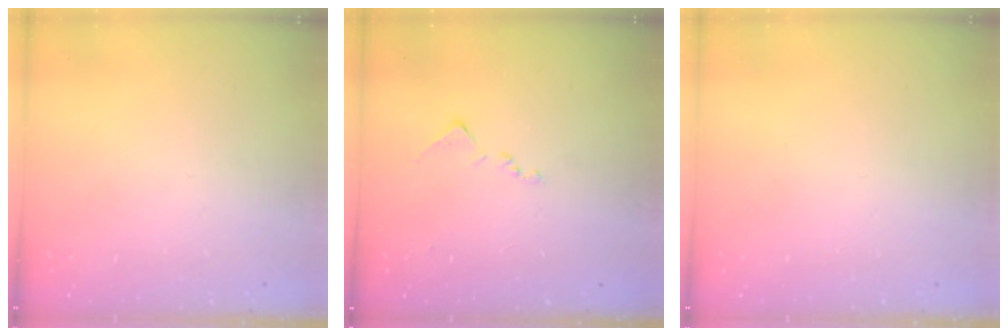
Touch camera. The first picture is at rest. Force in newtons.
{"total": 7.6, "press": 7.6, "slide": 0.6}
{"total": 0.0}